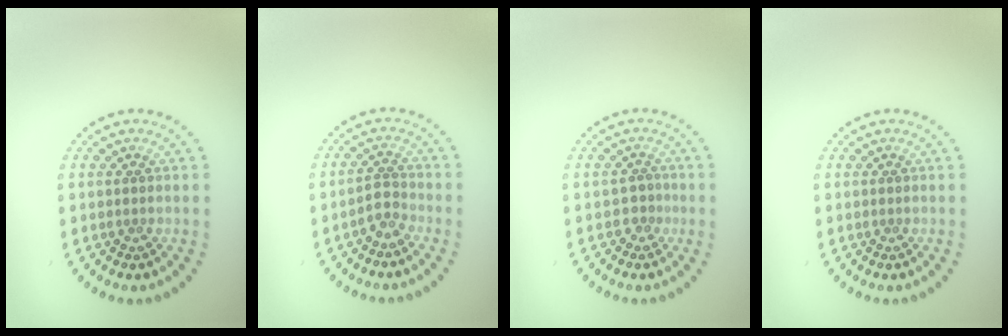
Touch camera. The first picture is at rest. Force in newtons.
{"total": 1.8, "press": 1.5, "slide": 1.1}
{"total": 1.2, "press": 0.9, "slide": 0.8}
{"total": 0.0}